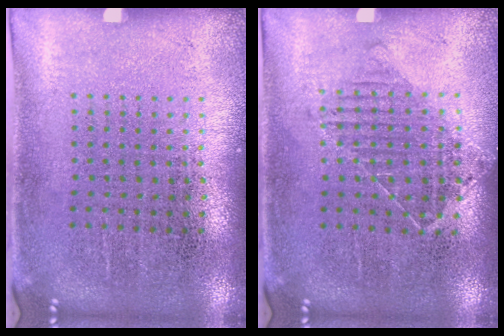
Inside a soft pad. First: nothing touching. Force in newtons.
{"total": 1.1, "press": 0.9, "slide": 0.6}